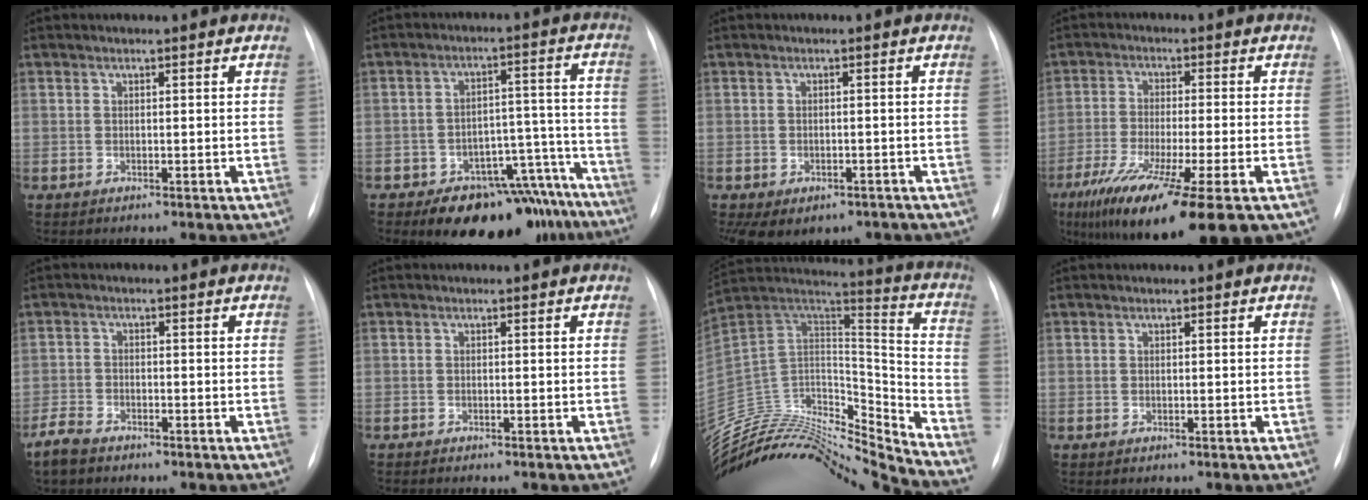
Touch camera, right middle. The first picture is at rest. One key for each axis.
{"total": 16.3, "fx": -13.3, "fy": 7.2, "fz": 6.0, "tx": -0.017, "ty": 0.064, "tz": -0.176}
{"total": 8.2, "fx": -5.2, "fy": 5.4, "fz": 3.3, "tx": -0.058, "ty": 0.010, "tz": -0.063}
{"total": 17.4, "fx": -10.6, "fy": 1.8, "fz": 13.7, "tx": -0.220, "ty": -0.049, "tz": -0.173}
{"total": 3.5, "fx": -2.9, "fy": 1.4, "fz": 1.4, "tx": -0.035, "ty": -0.004, "tz": -0.055}
{"total": 1.1, "fx": -1.0, "fy": 0.2, "fz": 0.5, "tx": -0.008, "ty": -0.003, "tz": -0.013}
{"total": 27.7, "fx": -26.4, "fy": 3.1, "fz": 7.9, "tx": -0.175, "ty": 0.023, "tz": -0.437}
{"total": 0.0}